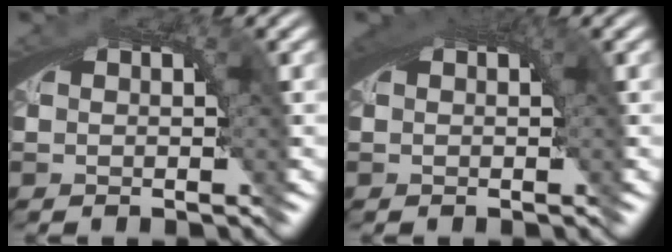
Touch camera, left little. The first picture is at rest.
{"total": 1.7, "force": [0.7, 0.2, 1.6], "torque": [-0.021, 0.005, 0.012]}